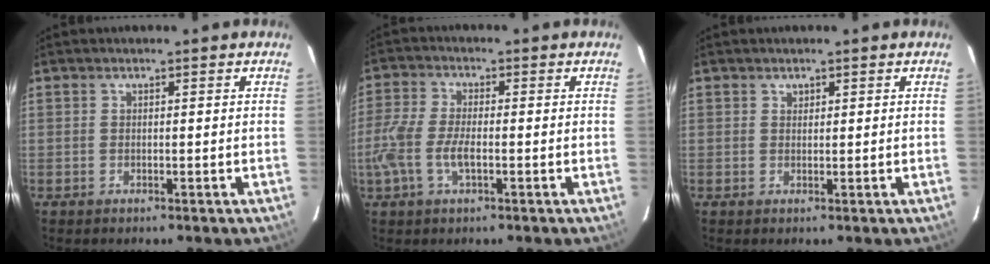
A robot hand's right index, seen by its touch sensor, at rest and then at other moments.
{"total": 7.2, "force": [-2.2, 2.8, 6.2], "torque": [-0.142, -0.002, -0.044]}
{"total": 0.8, "force": [0.5, 0.6, 0.1], "torque": [-0.001, 0.003, 0.007]}